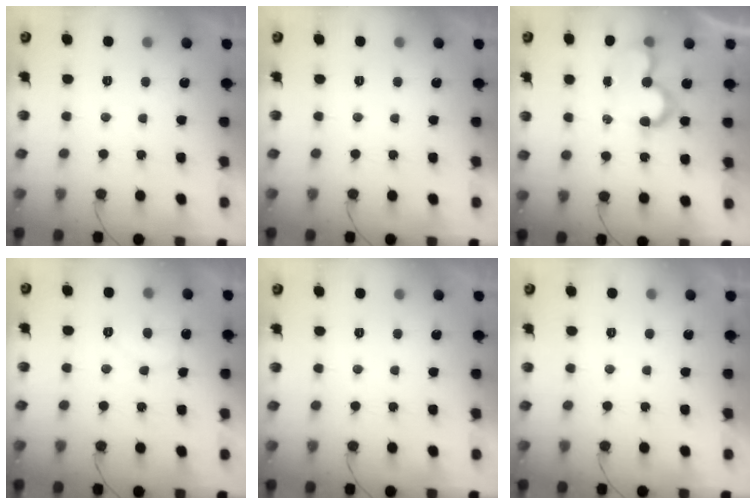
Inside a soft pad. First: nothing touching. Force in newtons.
{"total": 0.0}
{"total": 8.3, "press": 8.3, "slide": 0.1}
{"total": 6.7, "press": 6.6, "slide": 0.4}
{"total": 0.0}
{"total": 1.7, "press": 1.7, "slide": 0.1}